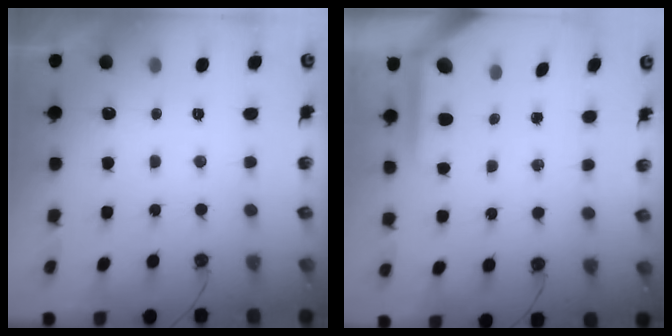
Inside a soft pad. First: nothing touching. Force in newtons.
{"total": 6.7, "press": 6.7, "slide": 0.6}